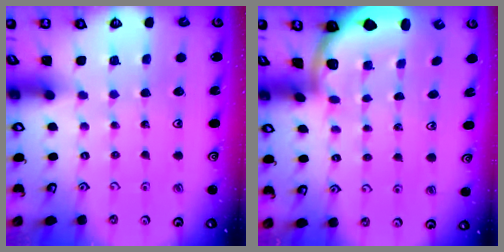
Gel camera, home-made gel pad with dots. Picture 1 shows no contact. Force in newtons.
{"total": 2.0, "press": 2.0, "slide": 0.5}